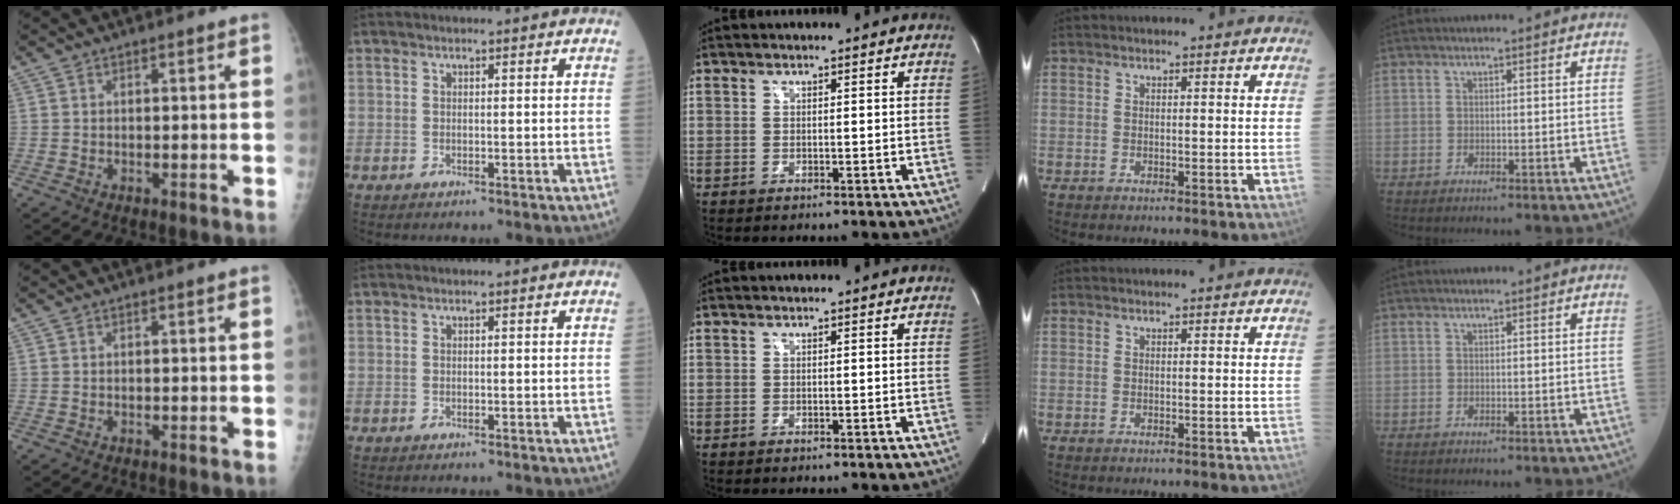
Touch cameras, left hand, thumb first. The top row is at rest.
{}